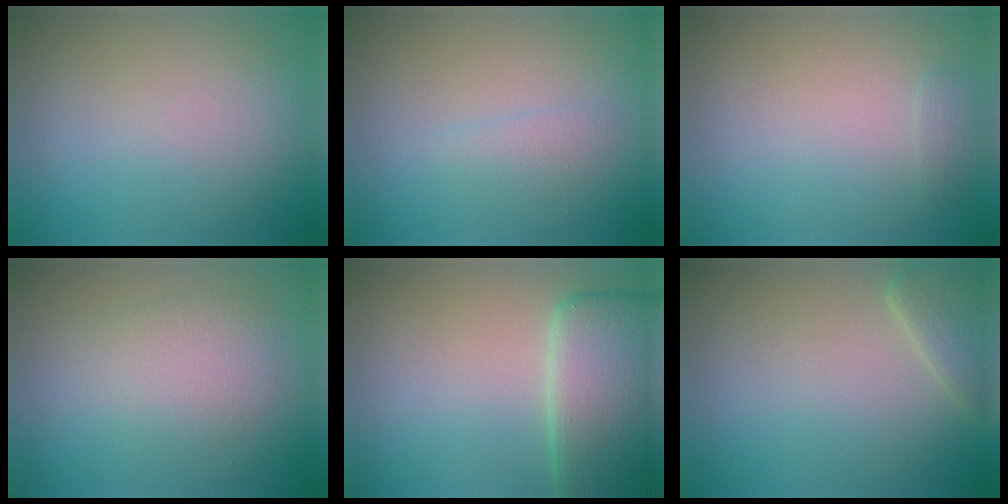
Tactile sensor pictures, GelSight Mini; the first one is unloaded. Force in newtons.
{"total": 1.1, "press": 1.1, "slide": 0.1}
{"total": 0.7, "press": 0.7, "slide": 0.1}
{"total": 2.9, "press": 2.9, "slide": 0.1}
{"total": 7.1, "press": 7.1, "slide": 0.3}
{"total": 2.6, "press": 2.6, "slide": 0.2}